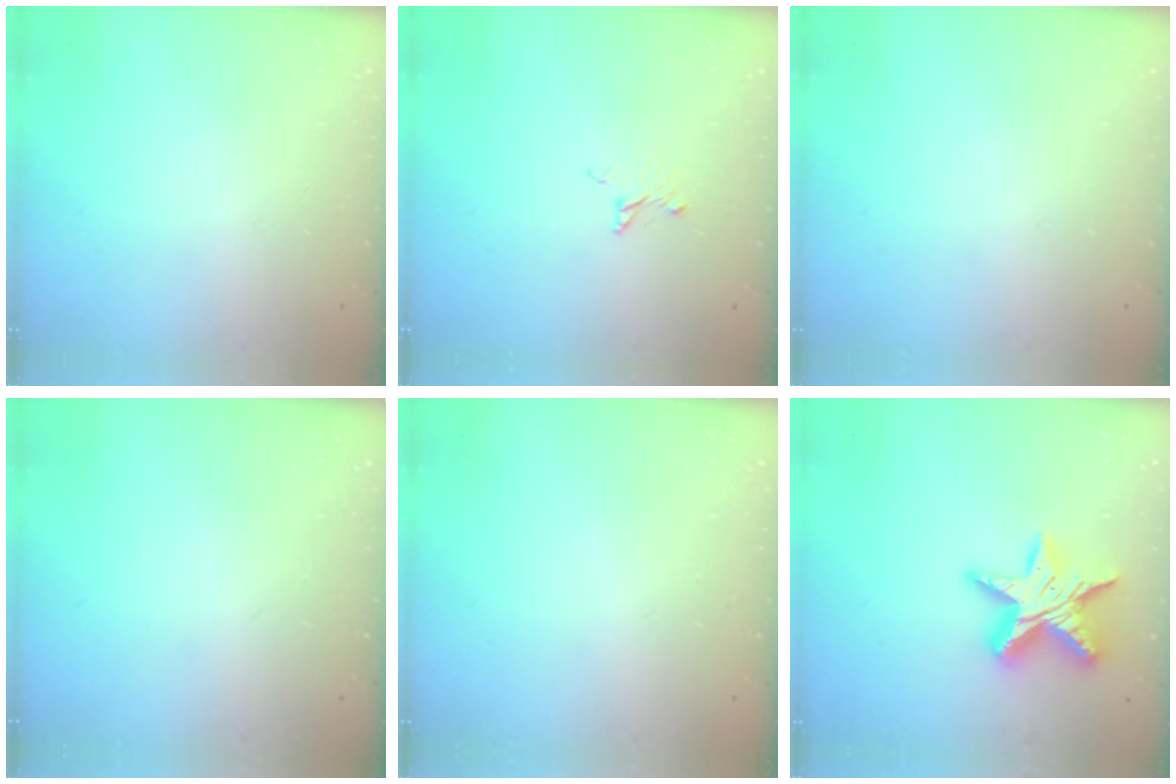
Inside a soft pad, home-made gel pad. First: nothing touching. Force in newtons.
{"total": 2.8, "press": 2.7, "slide": 0.3}
{"total": 0.0}
{"total": 0.0}
{"total": 0.0}
{"total": 15.8, "press": 15.7, "slide": 1.1}